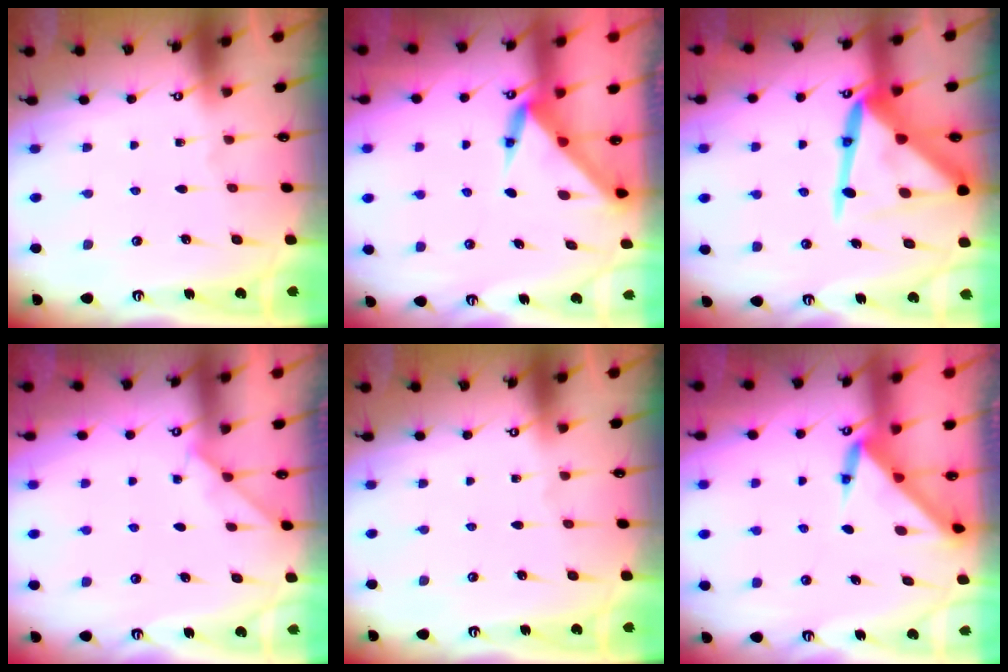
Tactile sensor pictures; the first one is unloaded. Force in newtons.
{"total": 3.5, "press": 3.5, "slide": 0.1}
{"total": 17.2, "press": 17.1, "slide": 1.6}
{"total": 2.4, "press": 2.3, "slide": 0.4}
{"total": 0.0}
{"total": 3.2, "press": 3.2, "slide": 0.0}